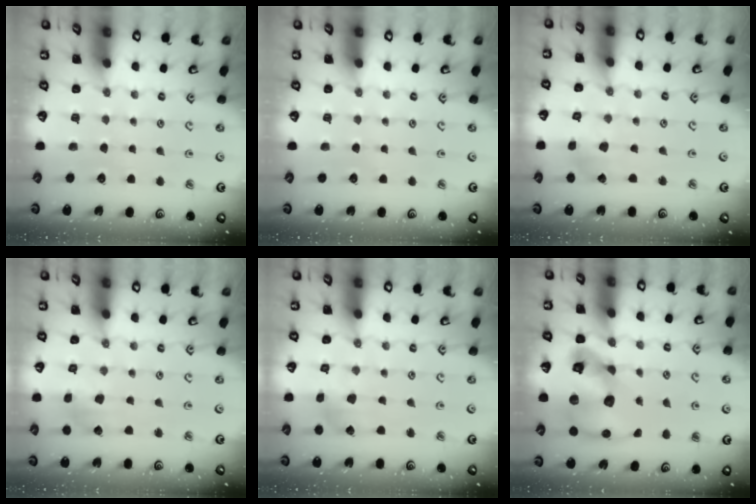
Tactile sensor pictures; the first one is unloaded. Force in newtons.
{"total": 0.0}
{"total": 2.2, "press": 2.2, "slide": 0.2}
{"total": 2.9, "press": 2.9, "slide": 0.1}
{"total": 2.7, "press": 2.7, "slide": 0.5}
{"total": 18.5, "press": 18.4, "slide": 2.6}